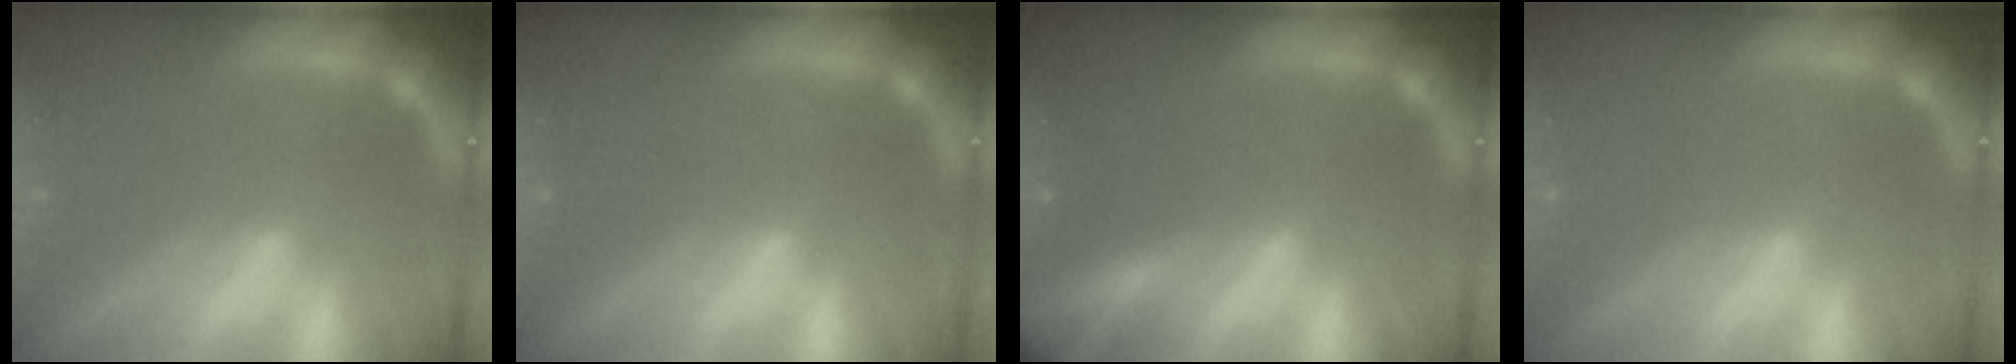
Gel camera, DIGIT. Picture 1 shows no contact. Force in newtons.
{"total": 0.0}
{"total": 6.5}
{"total": 0.0}